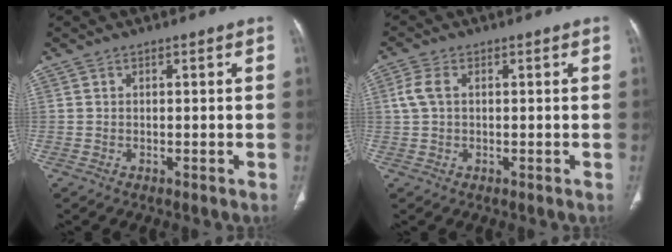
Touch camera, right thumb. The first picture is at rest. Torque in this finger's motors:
{"motor_torque": [-0.05, 0.05, 0.02, -0.02, 0.01]}